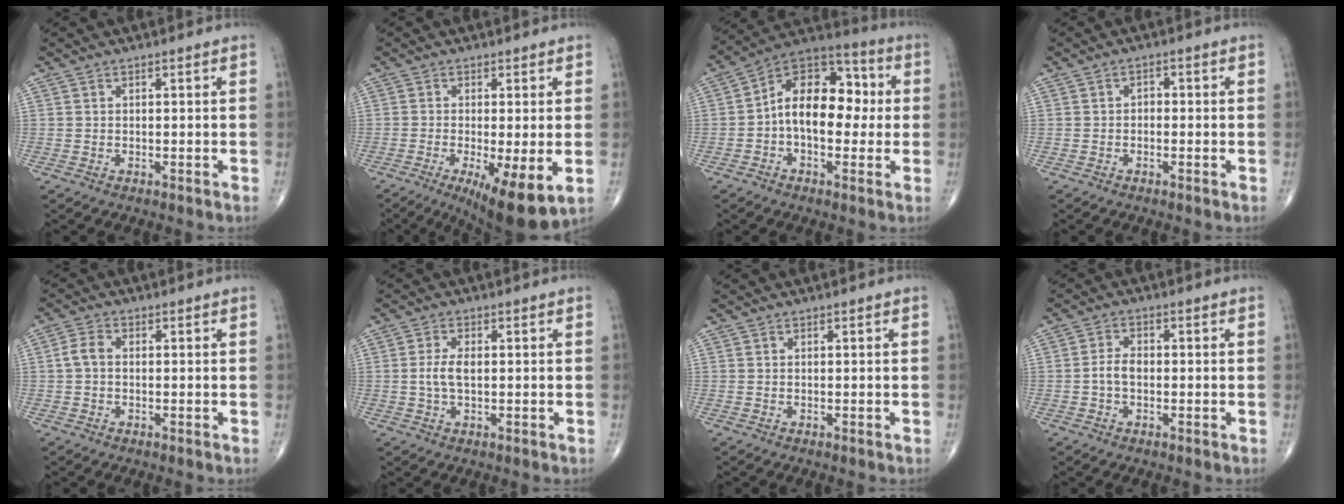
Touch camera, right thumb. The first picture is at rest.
{"total": 10.9, "force": [-3.3, 2.7, 10.0], "torque": [-0.159, -0.023, -0.046]}
{"total": 15.3, "force": [0.0, 9.5, 12.0], "torque": [-0.151, 0.043, -0.013]}
{"total": 1.3, "force": [-0.4, 1.0, 0.7], "torque": [0.000, 0.005, -0.012]}
{"total": 3.1, "force": [-0.1, 2.1, 2.3], "torque": [-0.044, 0.009, -0.007]}
{"total": 3.8, "force": [0.0, 1.8, 3.3], "torque": [-0.076, 0.003, 0.000]}
{"total": 0.0}
{"total": 3.2, "force": [-0.6, 2.0, 2.4], "torque": [-0.045, 0.013, -0.015]}